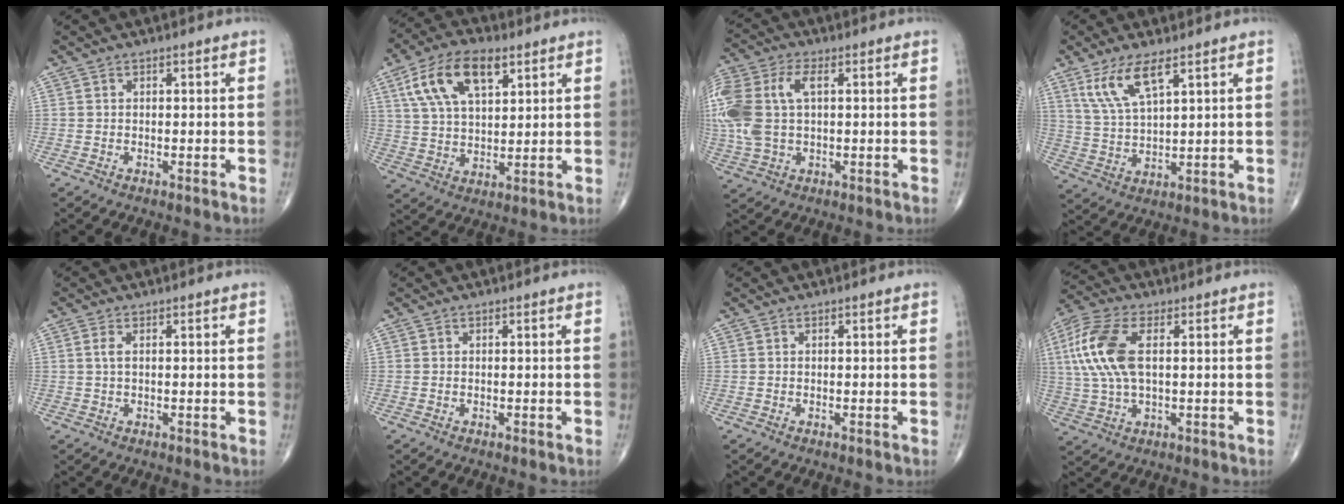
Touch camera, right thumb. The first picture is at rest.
{"total": 14.1, "force": [6.3, 7.0, 10.4], "torque": [-0.185, -0.004, 0.117]}
{"total": 15.6, "force": [2.2, 9.0, 12.6], "torque": [-0.324, 0.018, 0.043]}
{"total": 8.7, "force": [4.9, 2.6, 6.7], "torque": [-0.141, -0.019, 0.109]}
{"total": 1.5, "force": [0.4, 0.5, 1.3], "torque": [-0.039, 0.004, 0.011]}
{"total": 0.0}
{"total": 0.0}
{"total": 13.3, "force": [2.5, 6.4, 11.3], "torque": [-0.272, 0.010, 0.050]}